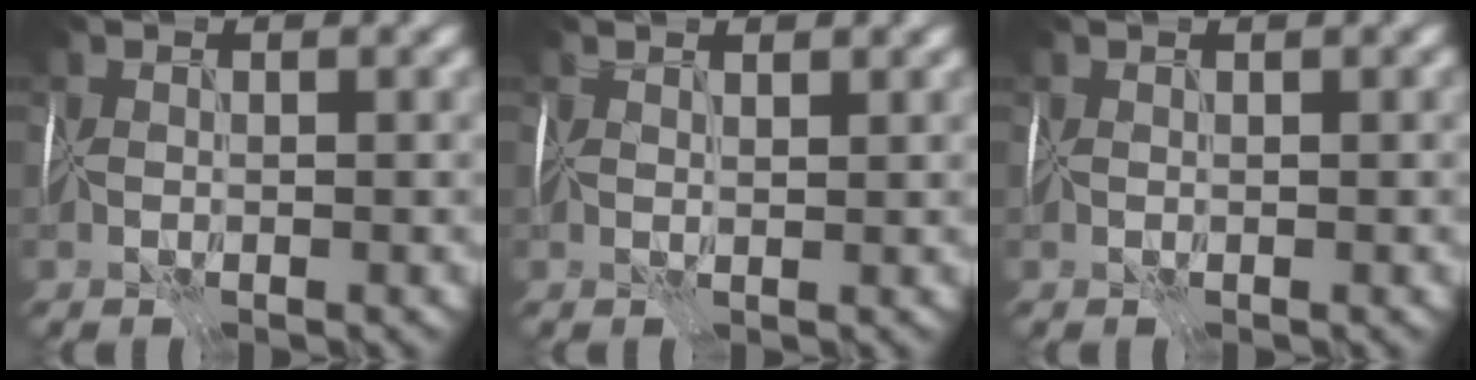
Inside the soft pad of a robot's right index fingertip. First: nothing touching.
{"total": 1.4, "force": [1.1, 0.3, 0.8], "torque": [-0.013, 0.002, 0.017]}
{"total": 1.0, "force": [0.7, 0.1, 0.8], "torque": [-0.006, 0.003, 0.009]}